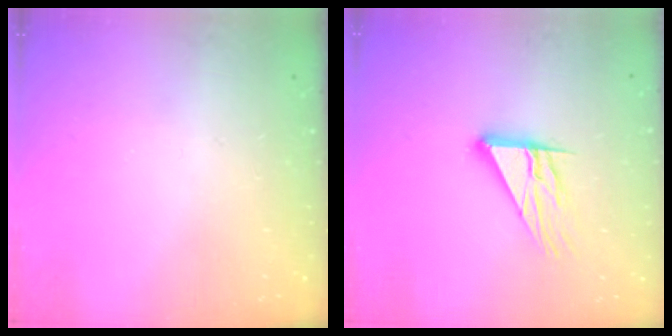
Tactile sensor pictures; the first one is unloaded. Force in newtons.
{"total": 11.7, "press": 11.7, "slide": 0.9}